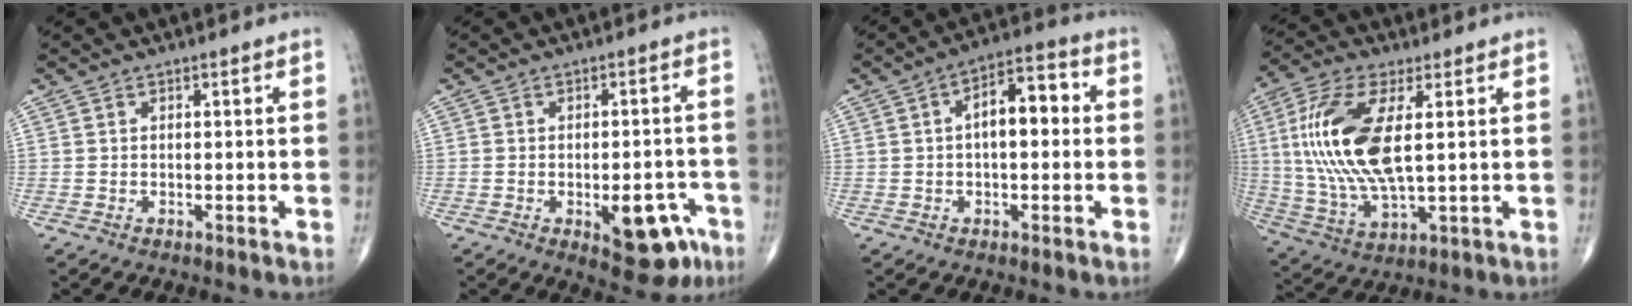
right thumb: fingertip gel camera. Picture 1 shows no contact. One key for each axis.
{"total": 9.9, "fx": -4.2, "fy": 4.7, "fz": 7.7, "tx": -0.069, "ty": 0.023, "tz": -0.043}
{"total": 8.9, "fx": 0.8, "fy": 4.3, "fz": 7.7, "tx": -0.101, "ty": 0.032, "tz": 0.003}
{"total": 17.3, "fx": 2.6, "fy": 6.8, "fz": 15.7, "tx": -0.342, "ty": -0.009, "tz": 0.053}